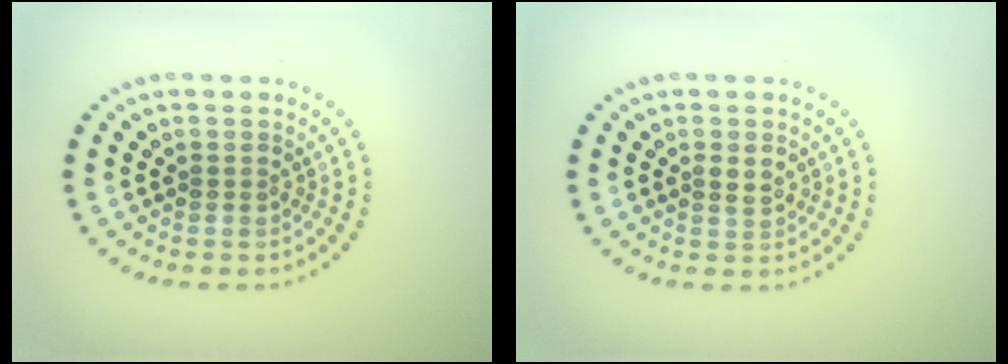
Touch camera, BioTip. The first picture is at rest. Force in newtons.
{"total": 1.3, "press": 1.3, "slide": 0.0}